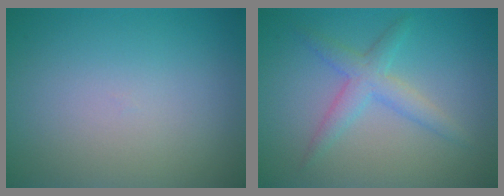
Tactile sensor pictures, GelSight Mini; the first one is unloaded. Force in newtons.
{"total": 2.8, "press": 2.8, "slide": 0.1}